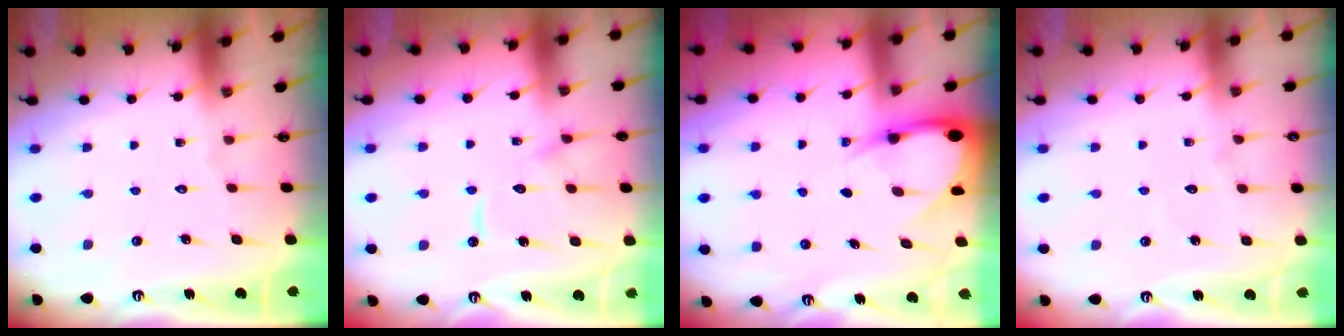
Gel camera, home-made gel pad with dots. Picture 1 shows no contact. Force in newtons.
{"total": 10.8, "press": 10.8, "slide": 1.1}
{"total": 6.4, "press": 6.4, "slide": 0.6}
{"total": 3.4, "press": 3.3, "slide": 0.4}